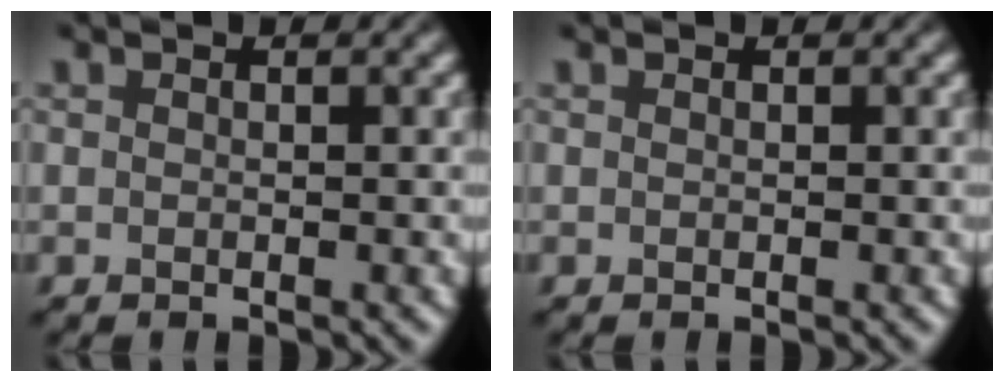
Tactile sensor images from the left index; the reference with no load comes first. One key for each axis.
{"total": 0.0}